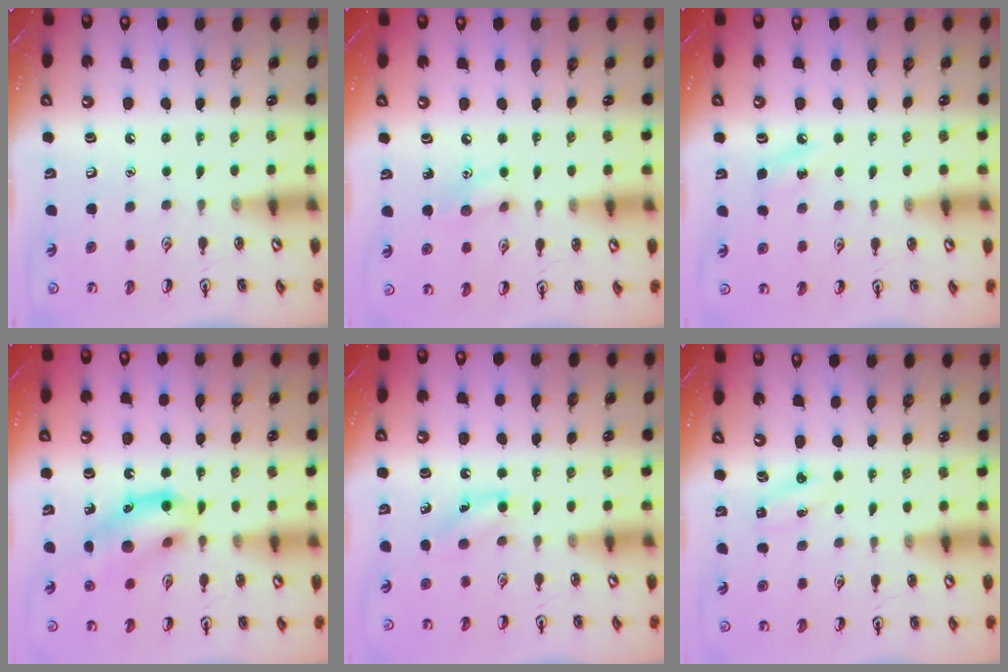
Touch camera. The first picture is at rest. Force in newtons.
{"total": 7.0, "press": 6.8, "slide": 1.4}
{"total": 5.3, "press": 5.0, "slide": 1.8}
{"total": 12.7, "press": 12.6, "slide": 1.4}
{"total": 7.4, "press": 7.2, "slide": 1.6}
{"total": 2.5, "press": 2.4, "slide": 0.8}